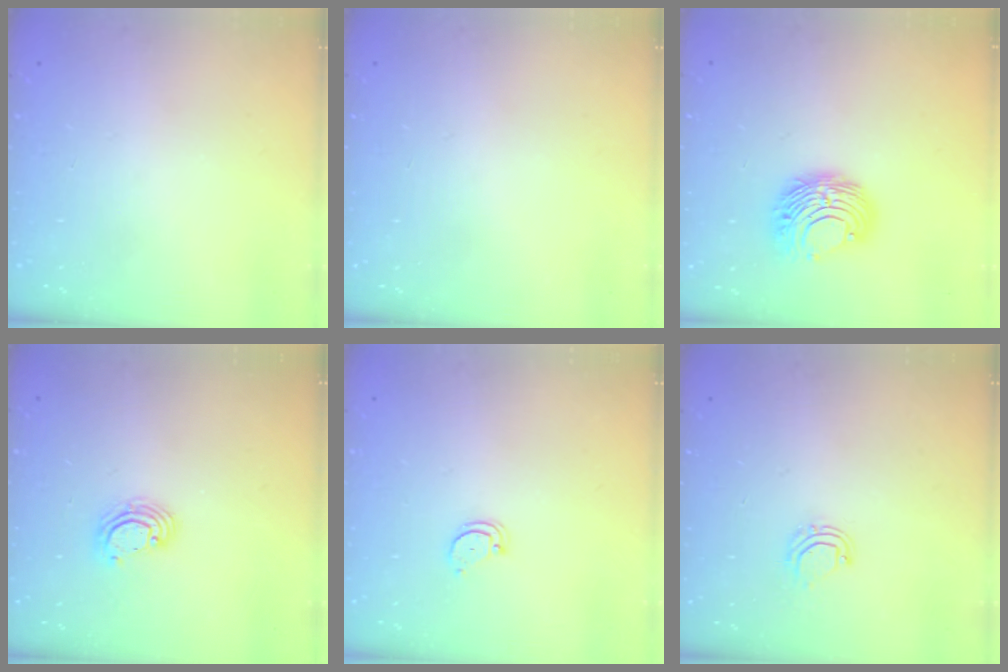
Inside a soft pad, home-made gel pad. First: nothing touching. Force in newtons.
{"total": 0.0}
{"total": 8.6, "press": 8.6, "slide": 0.5}
{"total": 3.6, "press": 3.6, "slide": 0.3}
{"total": 2.4, "press": 2.4, "slide": 0.2}
{"total": 6.4, "press": 6.4, "slide": 0.4}